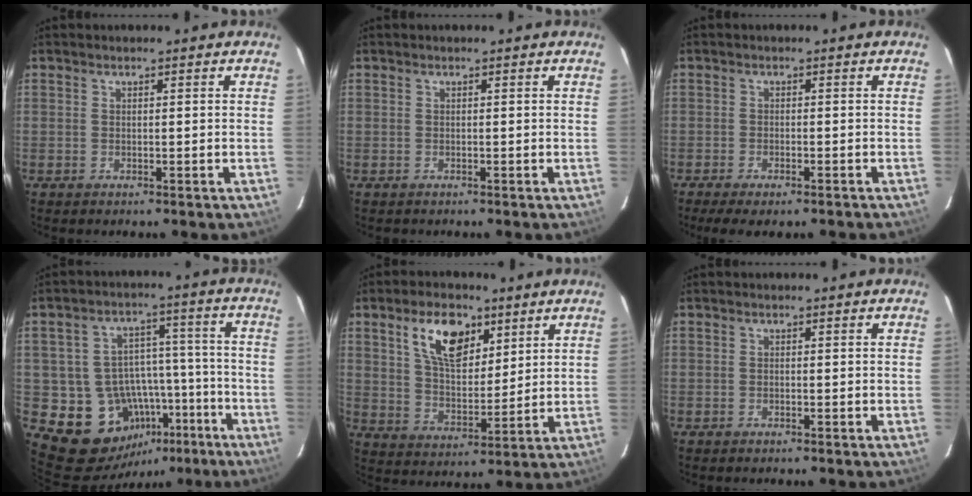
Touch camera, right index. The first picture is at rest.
{"total": 0.5, "force": [-0.3, 0.4, -0.1], "torque": [0.001, 0.003, -0.002]}
{"total": 6.5, "force": [-5.1, 1.8, 3.7], "torque": [-0.091, -0.023, -0.080]}
{"total": 15.2, "force": [-8.0, 12.0, 4.9], "torque": [-0.099, 0.052, -0.085]}
{"total": 11.7, "force": [6.1, 6.1, 7.9], "torque": [-0.135, 0.013, 0.112]}
{"total": 0.0}